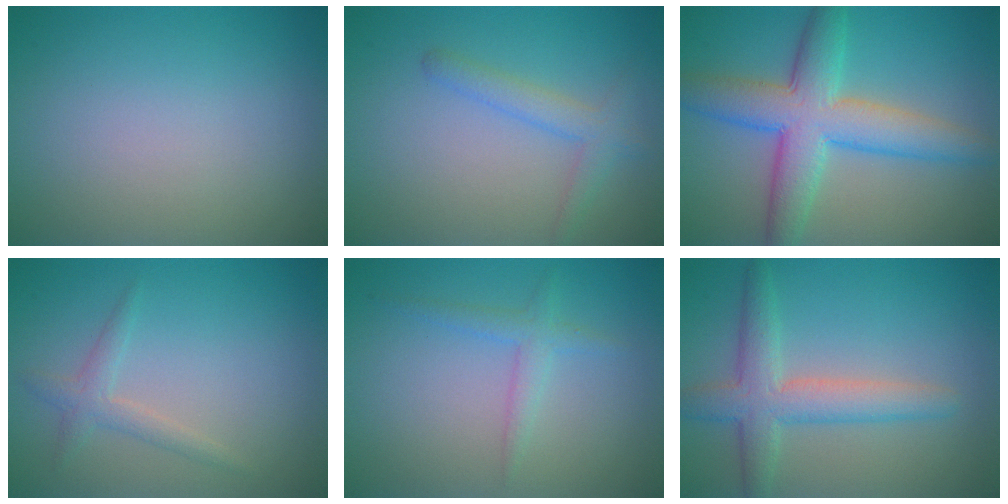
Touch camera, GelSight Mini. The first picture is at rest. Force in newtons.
{"total": 2.4, "press": 2.4, "slide": 0.1}
{"total": 7.5, "press": 7.5, "slide": 0.1}
{"total": 1.7, "press": 1.7, "slide": 0.1}
{"total": 1.7, "press": 1.7, "slide": 0.1}
{"total": 4.3, "press": 4.3, "slide": 0.3}